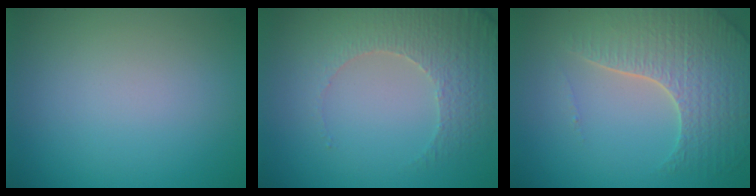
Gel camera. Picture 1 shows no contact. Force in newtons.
{"total": 3.8, "press": 3.6, "slide": 1.2}
{"total": 5.8, "press": 4.7, "slide": 3.3}